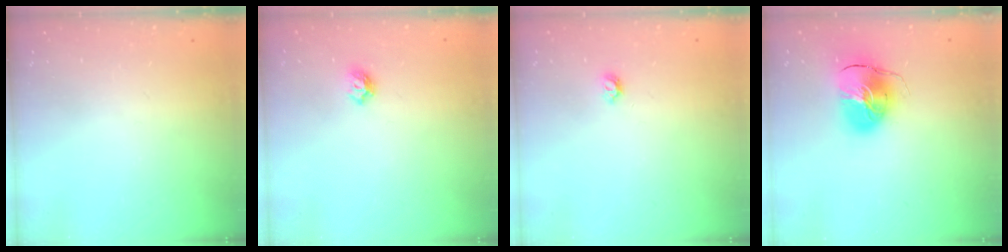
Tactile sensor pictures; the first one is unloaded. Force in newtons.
{"total": 5.5, "press": 5.5, "slide": 0.8}
{"total": 3.8, "press": 3.7, "slide": 0.6}
{"total": 11.2, "press": 11.0, "slide": 1.7}